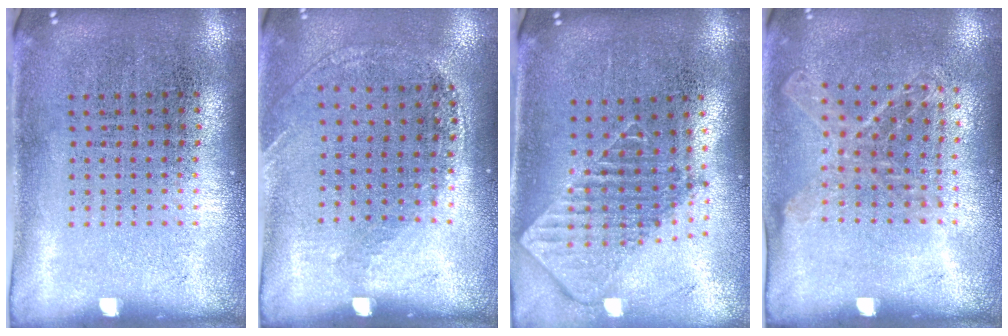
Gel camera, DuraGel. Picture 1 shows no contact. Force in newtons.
{"total": 1.2, "press": 1.0, "slide": 0.7}
{"total": 2.0, "press": 1.5, "slide": 1.2}
{"total": 1.1, "press": 1.0, "slide": 0.3}